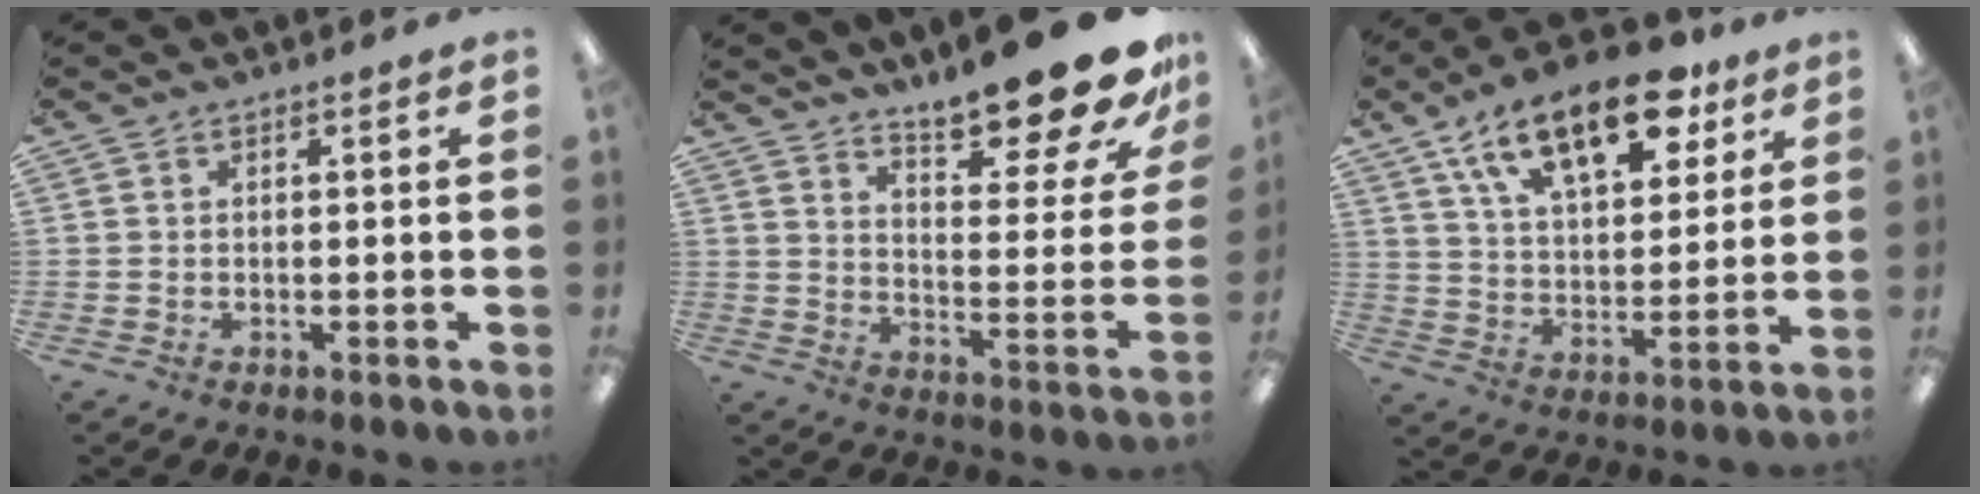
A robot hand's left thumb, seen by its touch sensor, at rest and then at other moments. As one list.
[{"total": 18.5, "force": [14.6, 4.0, 10.6], "torque": [-0.141, -0.117, 0.237]}, {"total": 19.3, "force": [12.2, 8.9, 12.0], "torque": [-0.190, -0.053, 0.207]}]